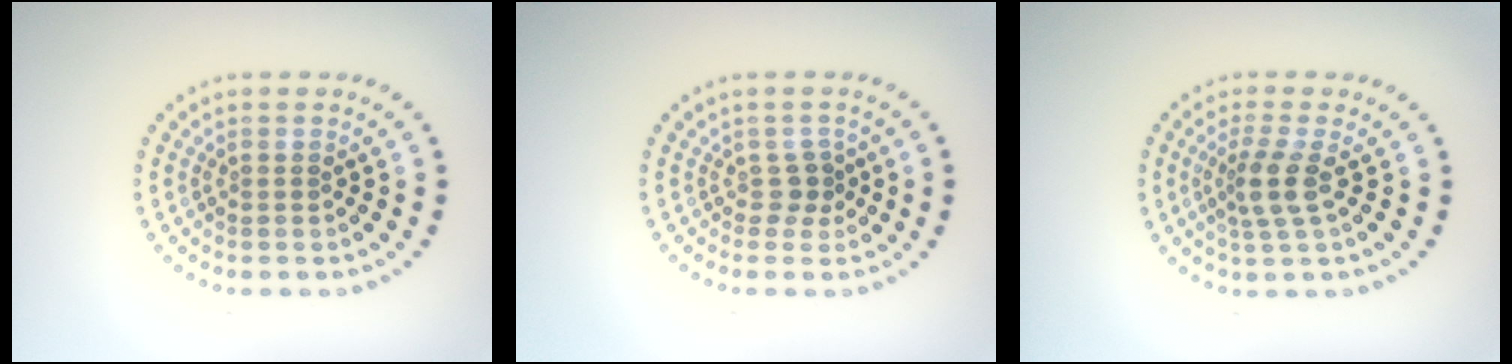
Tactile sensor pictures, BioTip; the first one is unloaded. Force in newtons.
{"total": 1.5, "press": 1.0, "slide": 1.1}
{"total": 2.7, "press": 2.1, "slide": 1.6}